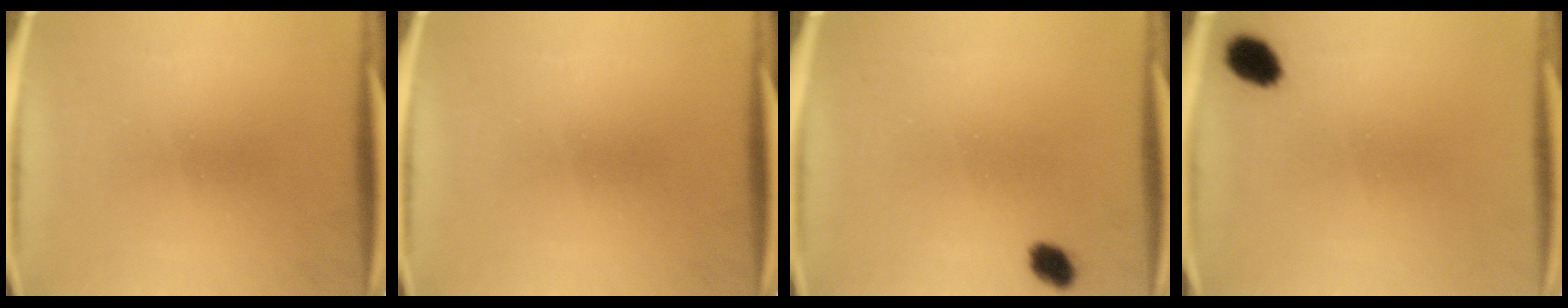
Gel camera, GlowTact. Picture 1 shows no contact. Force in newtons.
{"total": 0.0}
{"total": 2.8}
{"total": 4.8}